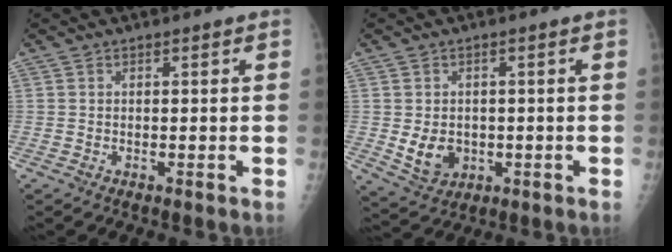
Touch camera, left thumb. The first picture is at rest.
{"total": 5.8, "force": [-0.5, 4.7, 3.4], "torque": [-0.037, -0.005, 0.010]}